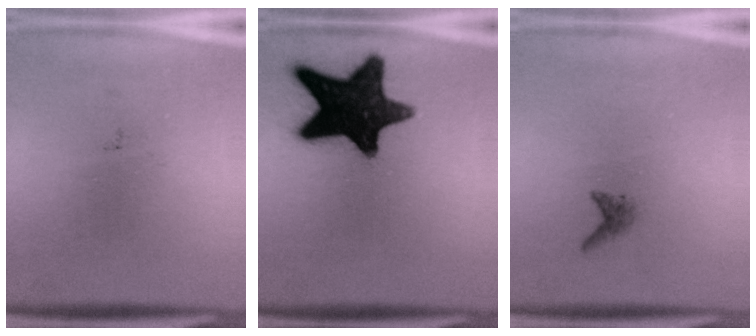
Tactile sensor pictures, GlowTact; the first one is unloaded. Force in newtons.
{"total": 17.6}
{"total": 1.0}